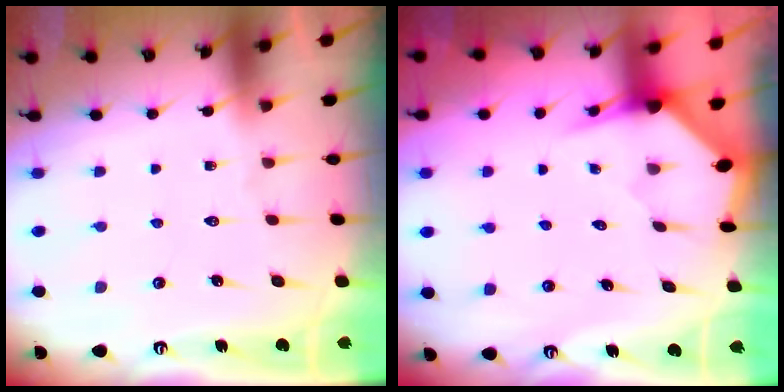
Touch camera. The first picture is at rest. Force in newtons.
{"total": 3.3, "press": 3.3, "slide": 0.3}